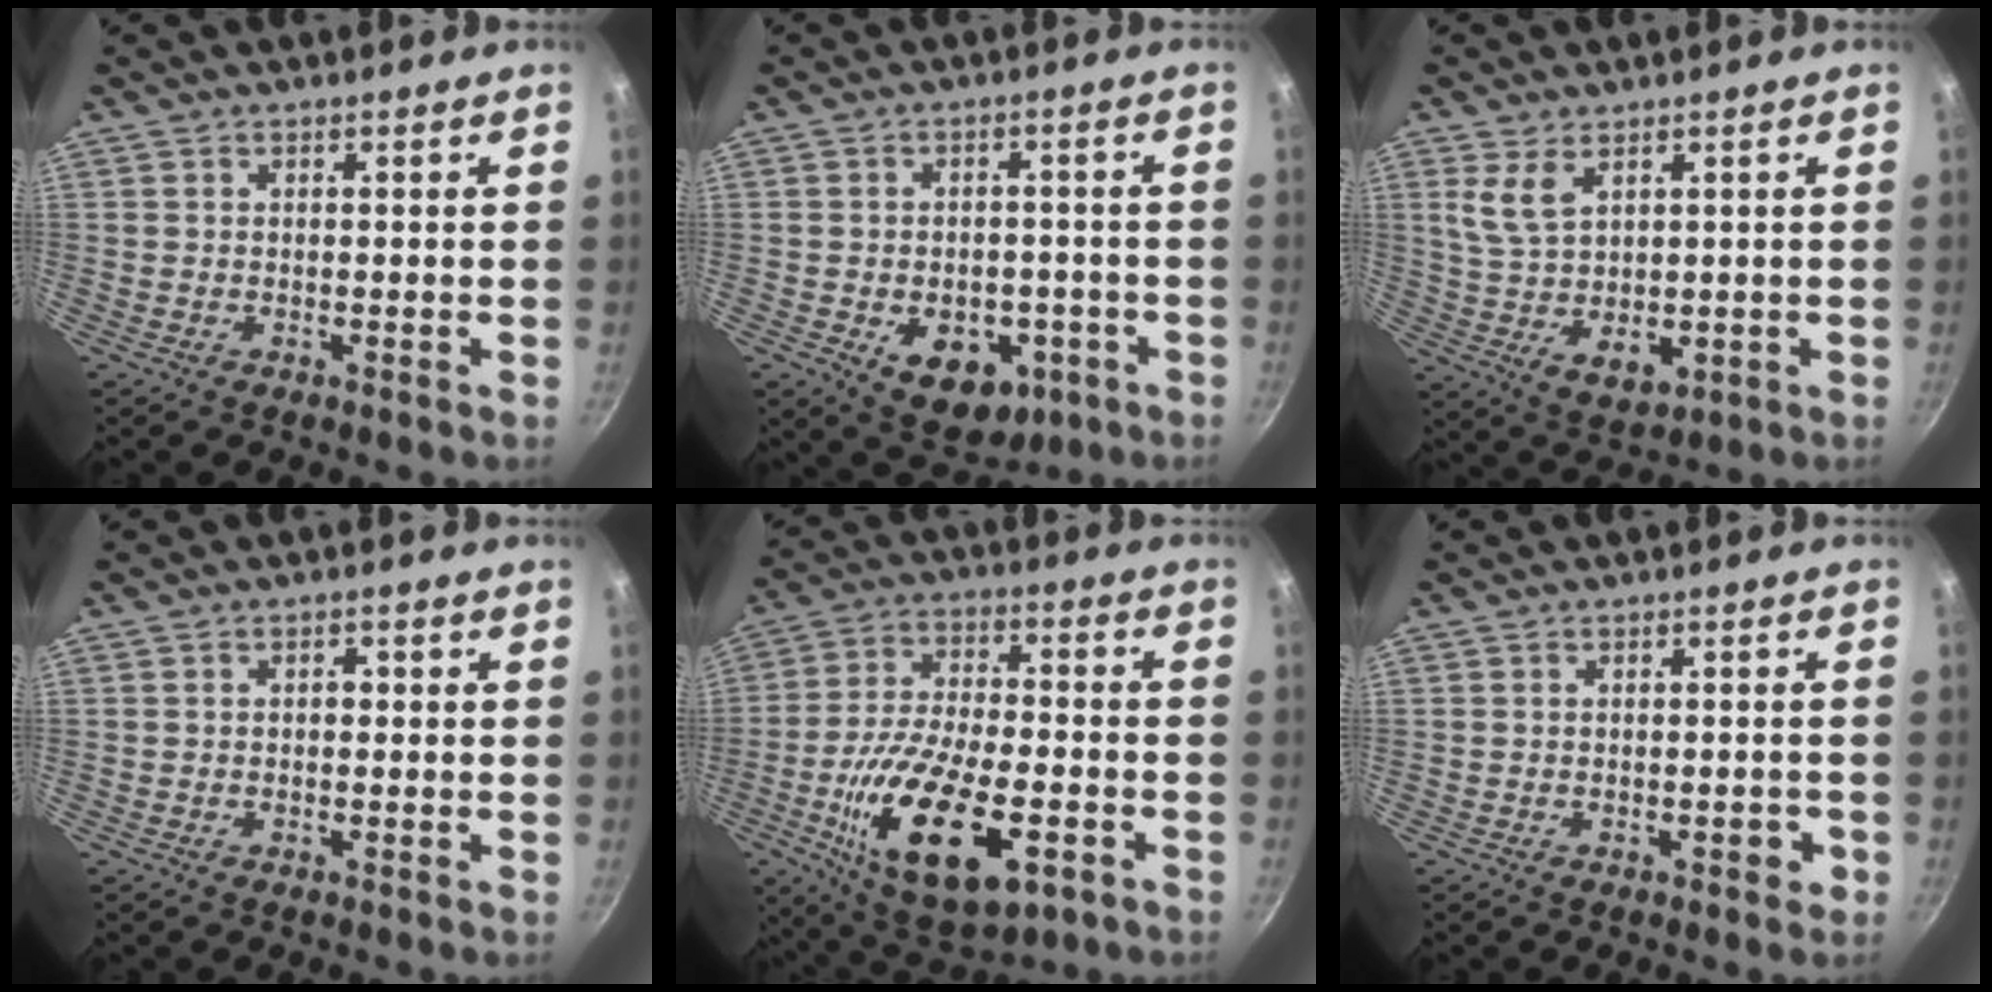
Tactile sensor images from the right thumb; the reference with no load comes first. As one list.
[{"total": 11.7, "force": [-4.0, 8.1, 7.5], "torque": [-0.066, 0.008, -0.039]}, {"total": 8.3, "force": [3.4, 4.9, 5.9], "torque": [-0.099, -0.033, 0.075]}, {"total": 1.3, "force": [-0.2, 0.9, 0.9], "torque": [-0.012, 0.006, -0.004]}, {"total": 21.4, "force": [-7.5, 9.8, 17.5], "torque": [-0.302, 0.019, -0.121]}, {"total": 2.3, "force": [-1.0, 1.1, 1.7], "torque": [-0.017, 0.010, -0.011]}]